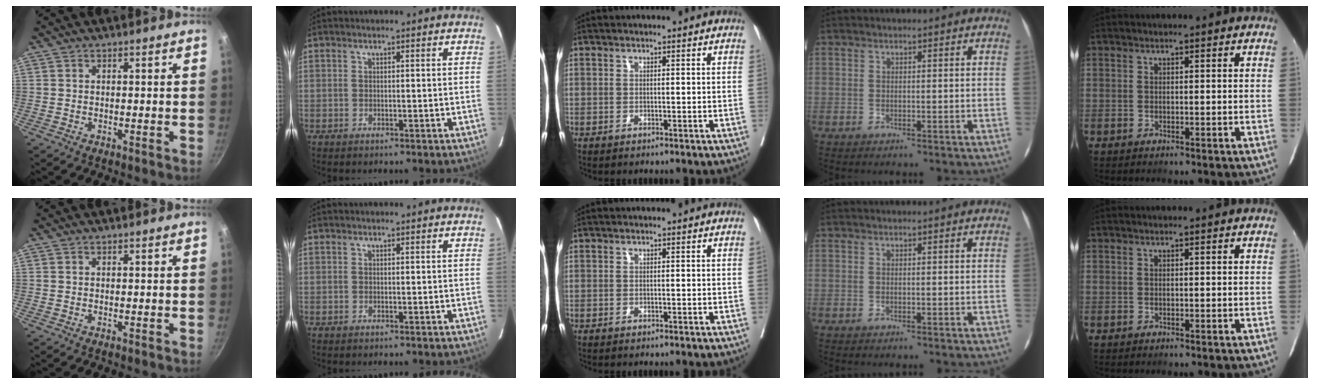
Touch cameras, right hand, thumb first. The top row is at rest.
{}